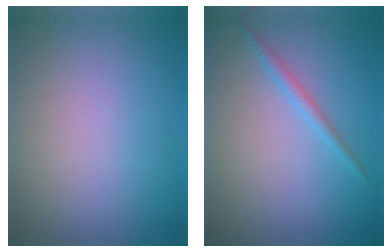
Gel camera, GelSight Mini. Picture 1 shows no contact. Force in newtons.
{"total": 1.3, "press": 1.3, "slide": 0.1}